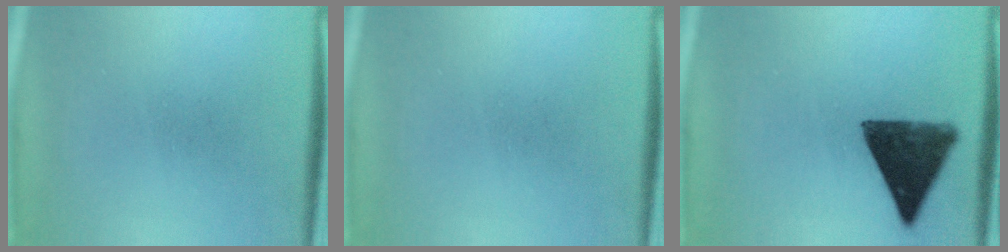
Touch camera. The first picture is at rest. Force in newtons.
{"total": 0.0}
{"total": 11.5}